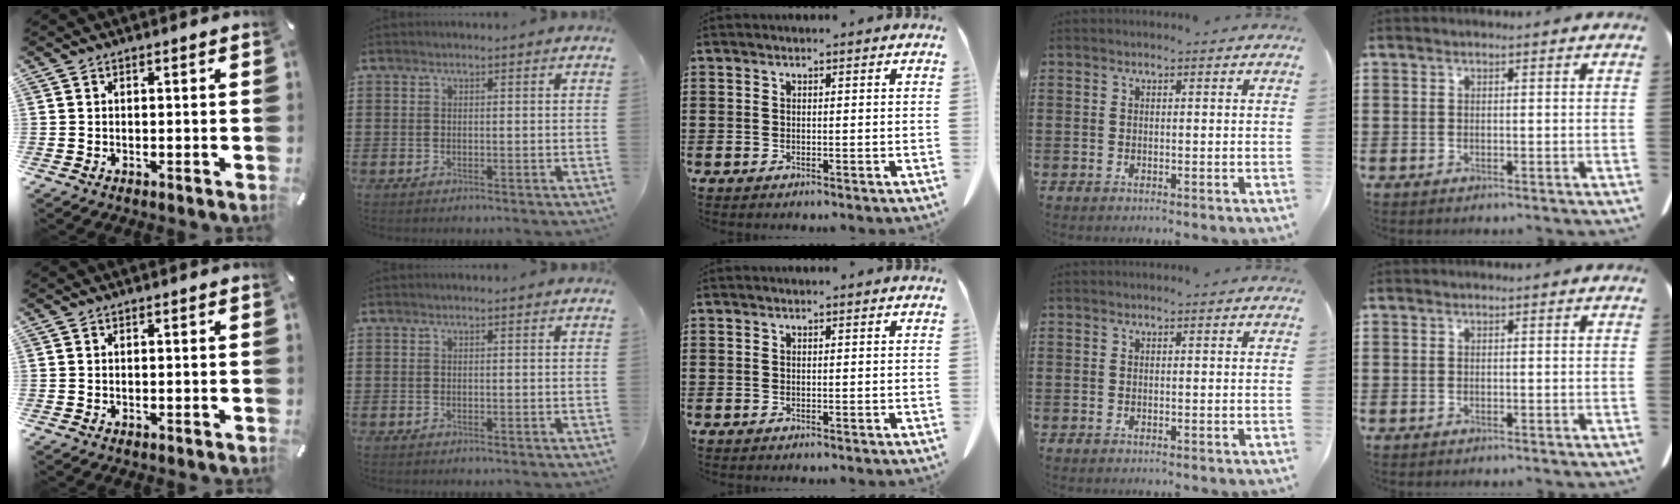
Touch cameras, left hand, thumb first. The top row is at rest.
{}